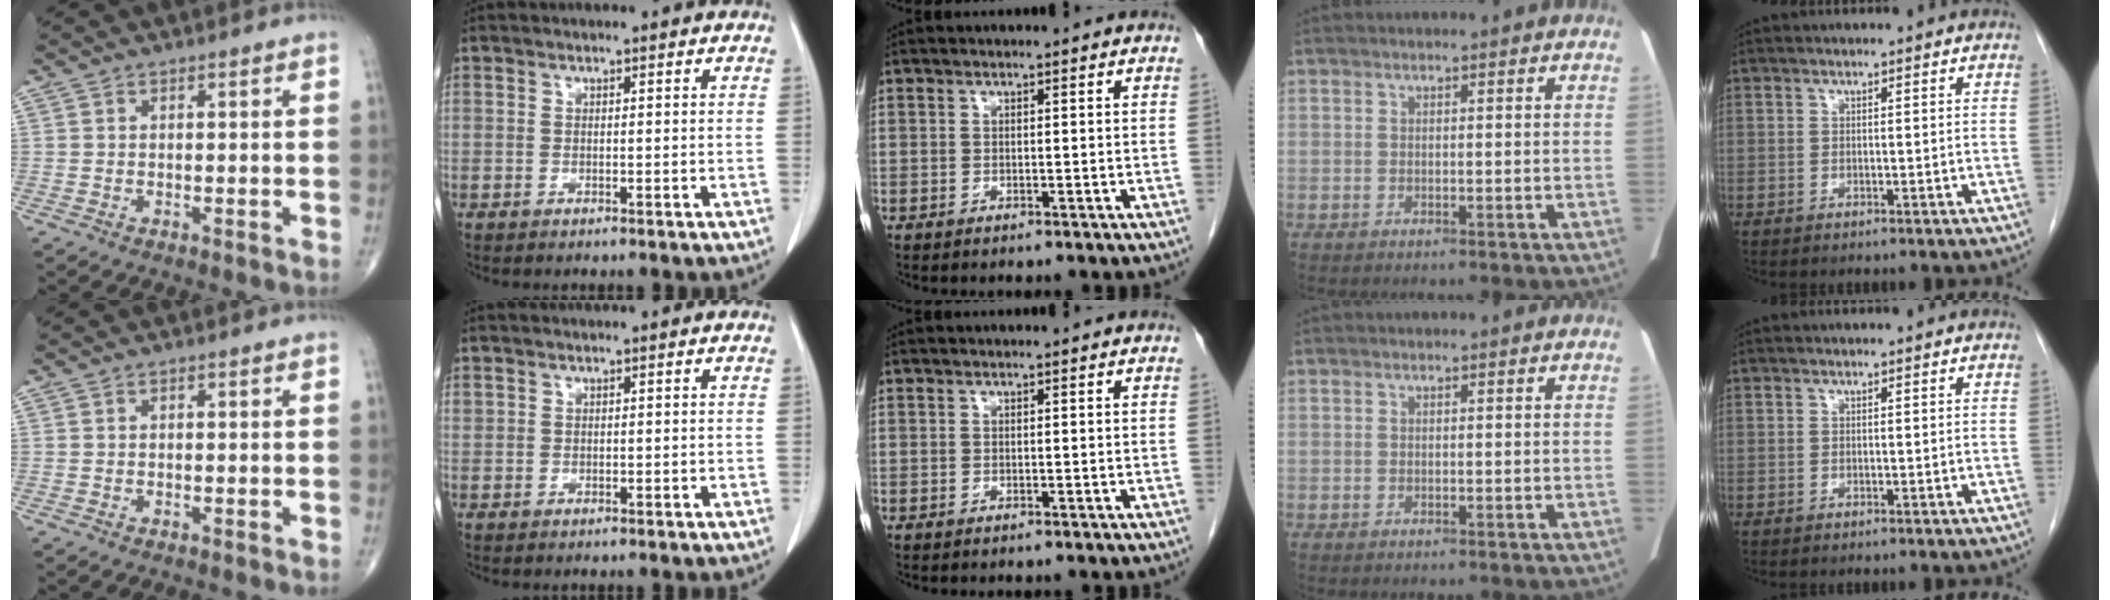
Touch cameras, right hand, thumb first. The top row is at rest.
{"index": {"total": 0.7, "force": [0.3, 0.5, 0.3], "torque": [-0.006, 0.008, 0.010]}}